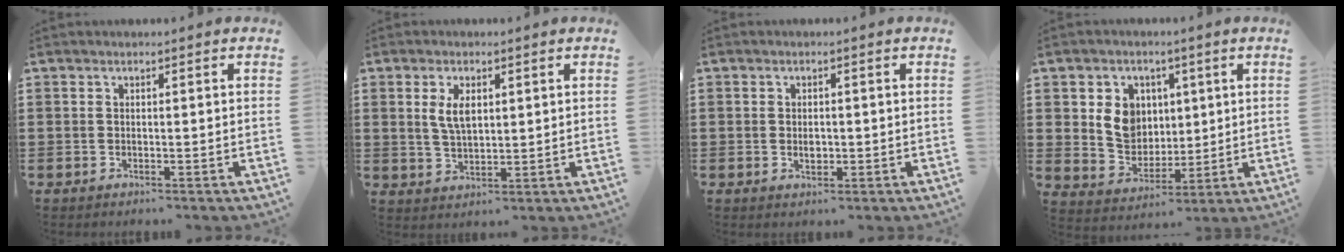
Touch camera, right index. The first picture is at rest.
{"total": 4.4, "force": [1.3, 2.1, 3.6], "torque": [-0.077, 0.008, 0.021]}
{"total": 1.9, "force": [-0.1, 1.0, 1.5], "torque": [-0.021, 0.000, -0.005]}
{"total": 7.2, "force": [1.7, 6.3, 3.0], "torque": [-0.068, 0.013, 0.029]}